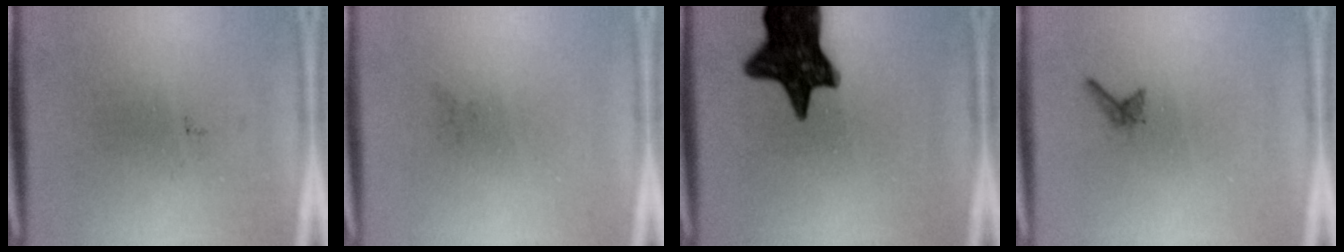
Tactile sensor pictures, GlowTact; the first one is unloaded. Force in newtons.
{"total": 0.0}
{"total": 15.0}
{"total": 0.6}